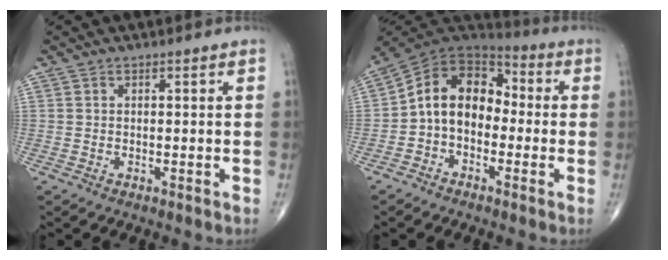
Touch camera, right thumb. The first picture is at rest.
{"total": 12.3, "force": [-1.6, 9.0, 8.2], "torque": [-0.109, 0.052, -0.046]}